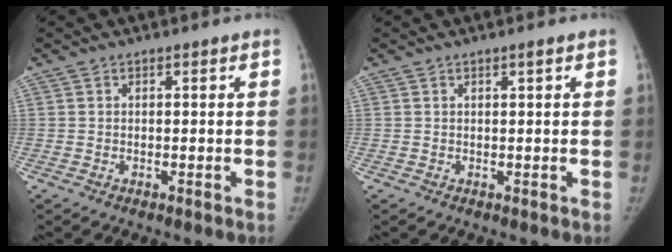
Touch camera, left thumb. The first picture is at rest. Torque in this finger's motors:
{"motor_torque": [-0.06, -0.13, -0.45, 0.31, 0.00]}